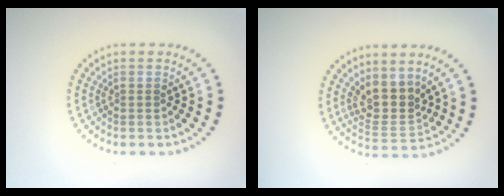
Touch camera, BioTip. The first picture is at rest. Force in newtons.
{"total": 3.7, "press": 3.0, "slide": 2.2}